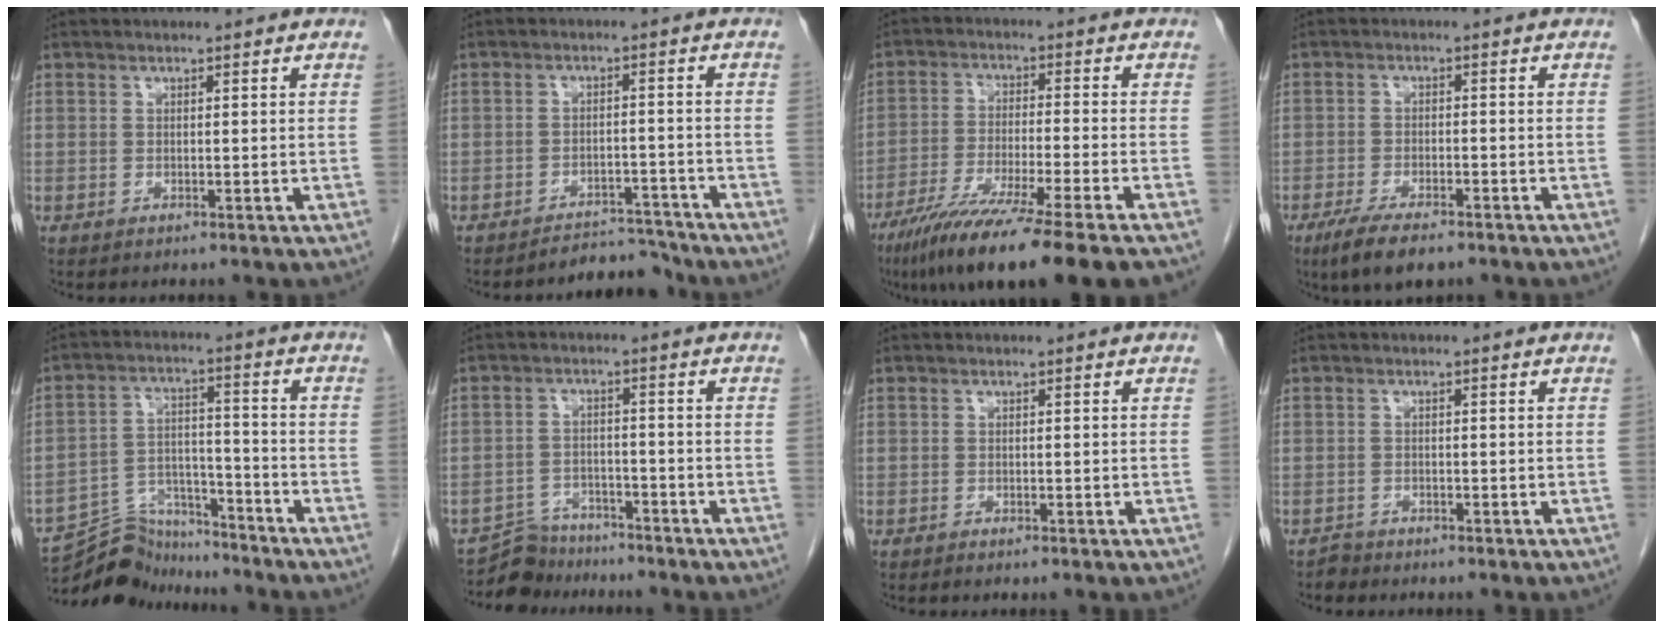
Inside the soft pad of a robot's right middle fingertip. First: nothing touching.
{"total": 4.5, "force": [-4.3, 0.6, -1.1], "torque": [0.024, 0.011, -0.064]}
{"total": 15.5, "force": [-11.4, -0.9, 10.5], "torque": [-0.176, -0.052, -0.187]}
{"total": 7.2, "force": [-5.2, 1.7, 4.6], "torque": [-0.086, -0.016, -0.086]}
{"total": 9.9, "force": [-9.6, 2.1, -0.2], "torque": [0.003, 0.033, -0.171]}
{"total": 5.7, "force": [-5.3, 2.1, -0.8], "torque": [0.016, 0.006, -0.093]}
{"total": 0.8, "force": [-0.6, 0.1, 0.5], "torque": [-0.015, -0.004, -0.007]}
{"total": 1.2, "force": [-1.0, 0.4, -0.3], "torque": [0.007, 0.000, -0.021]}